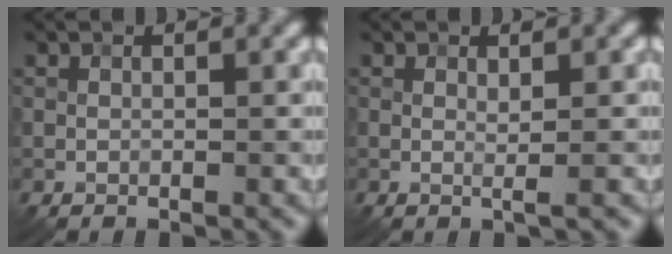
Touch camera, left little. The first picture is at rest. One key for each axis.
{"total": 0.9, "fx": 0.1, "fy": 0.0, "fz": 0.9, "tx": -0.016, "ty": -0.002, "tz": 0.000}